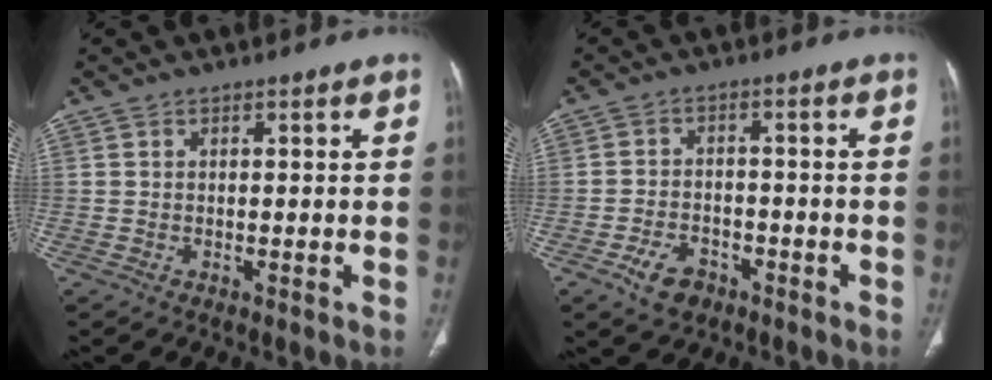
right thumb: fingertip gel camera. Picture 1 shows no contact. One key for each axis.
{"total": 5.9, "fx": -3.4, "fy": 3.8, "fz": 2.9, "tx": -0.044, "ty": 0.023, "tz": -0.054}